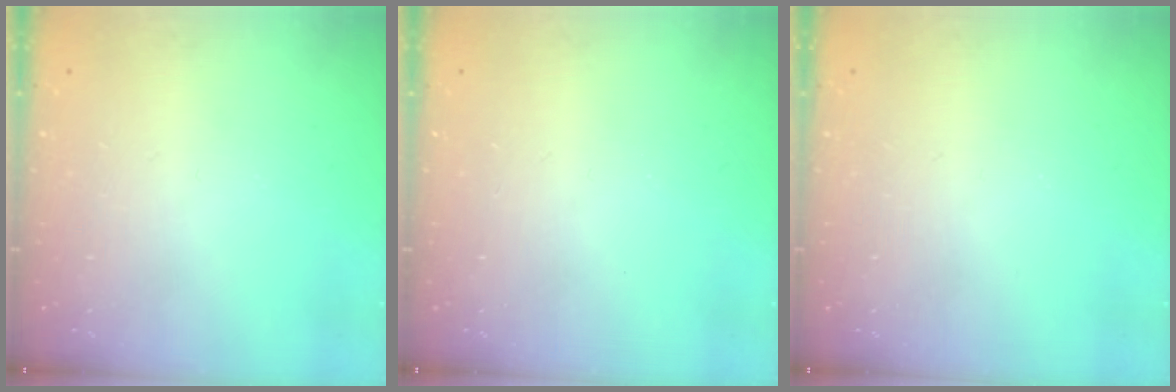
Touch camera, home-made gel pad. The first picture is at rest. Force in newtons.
{"total": 0.0}
{"total": 0.0}